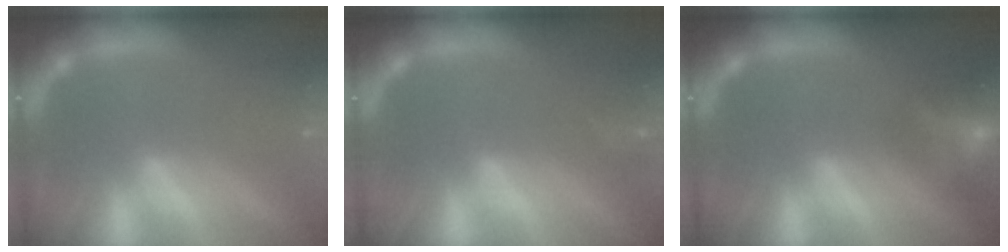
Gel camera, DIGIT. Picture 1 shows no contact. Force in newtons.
{"total": 1.9}
{"total": 7.0}